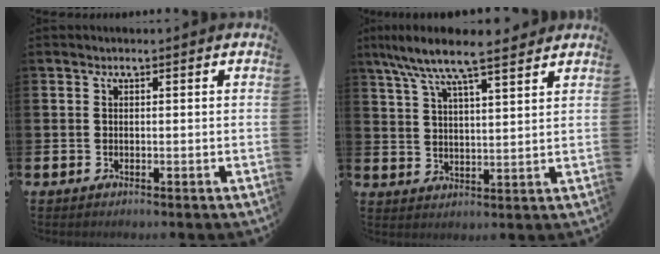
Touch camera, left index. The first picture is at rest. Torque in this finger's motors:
{"motor_torque": [1.14, -1.00, 1.05, 0.21]}